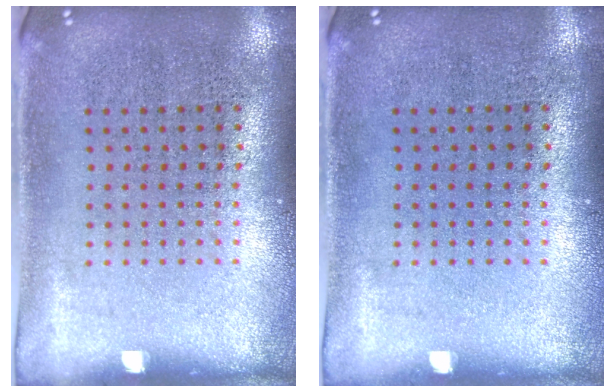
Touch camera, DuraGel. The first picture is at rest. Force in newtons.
{"total": 0.0}